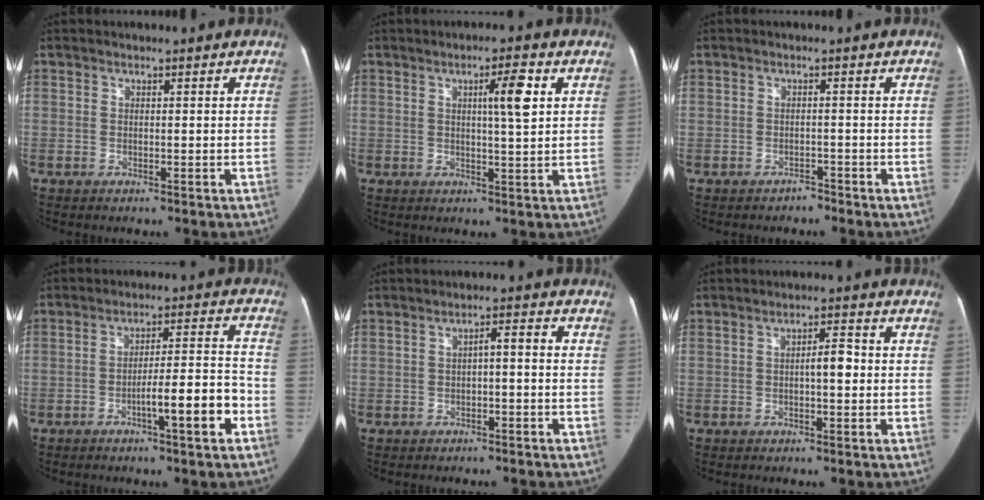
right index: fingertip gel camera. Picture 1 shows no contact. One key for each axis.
{"total": 5.3, "fx": 1.8, "fy": 0.1, "fz": 5.0, "tx": -0.074, "ty": 0.004, "tz": 0.027}
{"total": 1.5, "fx": -1.1, "fy": 0.9, "fz": -0.2, "tx": 0.003, "ty": 0.002, "tz": -0.024}
{"total": 9.3, "fx": -4.1, "fy": 0.4, "fz": 8.4, "tx": -0.119, "ty": 0.017, "tz": -0.059}
{"total": 2.7, "fx": -0.6, "fy": 0.6, "fz": 2.5, "tx": -0.037, "ty": 0.017, "tz": -0.009}
{"total": 3.1, "fx": -0.3, "fy": 0.8, "fz": 2.9, "tx": -0.043, "ty": 0.008, "tz": -0.007}